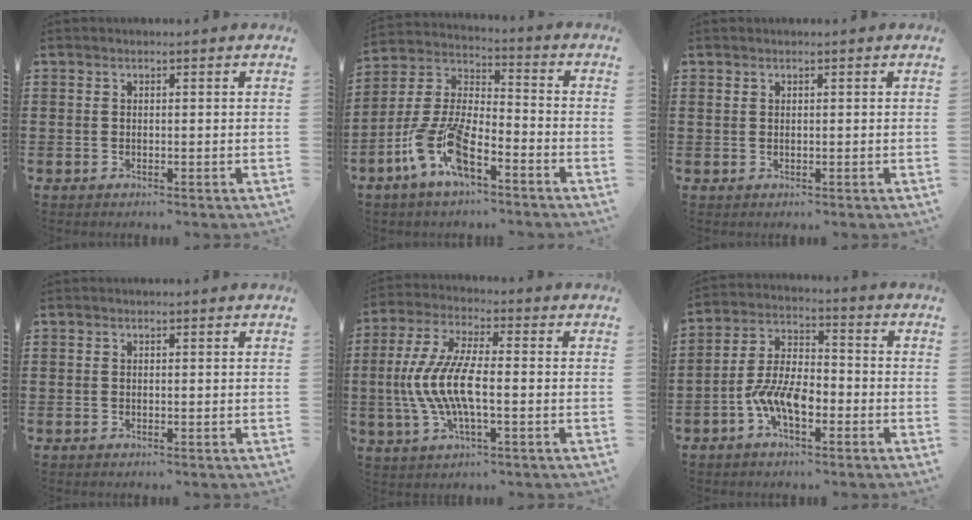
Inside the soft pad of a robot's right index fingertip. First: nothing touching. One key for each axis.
{"total": 11.3, "fx": -6.8, "fy": 4.0, "fz": 8.2, "tx": -0.200, "ty": -0.004, "tz": -0.135}
{"total": 0.6, "fx": 0.5, "fy": 0.4, "fz": 0.2, "tx": -0.006, "ty": 0.002, "tz": 0.009}
{"total": 0.0}
{"total": 9.4, "fx": -1.9, "fy": 3.1, "fz": 8.6, "tx": -0.202, "ty": -0.015, "tz": -0.044}
{"total": 7.7, "fx": -3.3, "fy": 3.6, "fz": 6.0, "tx": -0.147, "ty": -0.003, "tz": -0.071}